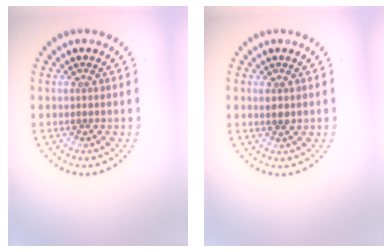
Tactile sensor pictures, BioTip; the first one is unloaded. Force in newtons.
{"total": 1.1, "press": 1.1, "slide": 0.4}